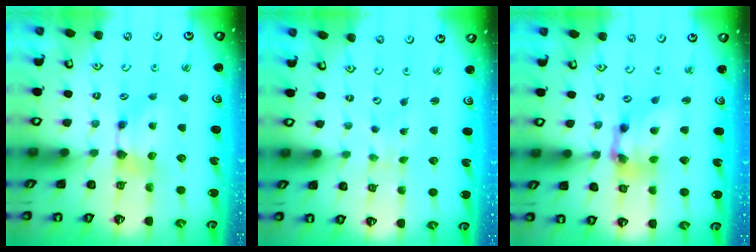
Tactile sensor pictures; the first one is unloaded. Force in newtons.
{"total": 5.8, "press": 5.8, "slide": 0.2}
{"total": 7.6, "press": 7.2, "slide": 2.3}